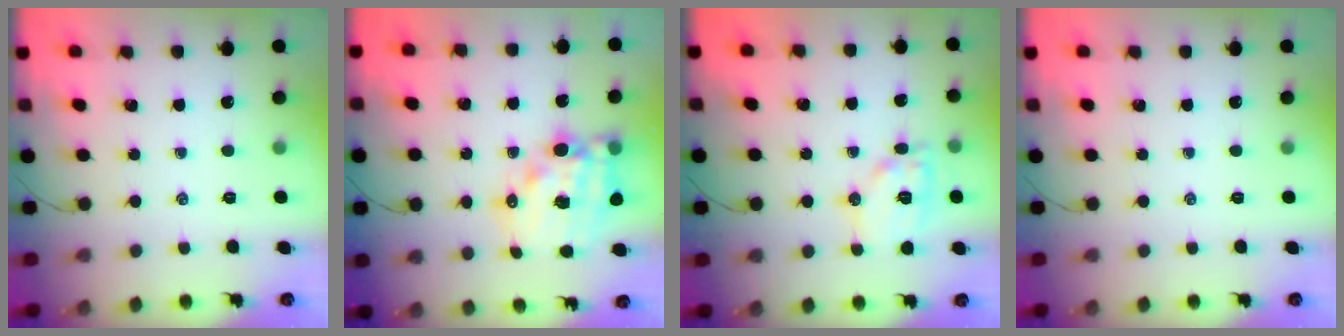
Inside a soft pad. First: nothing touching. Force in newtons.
{"total": 14.9, "press": 14.5, "slide": 3.4}
{"total": 12.3, "press": 12.3, "slide": 0.6}
{"total": 0.0}